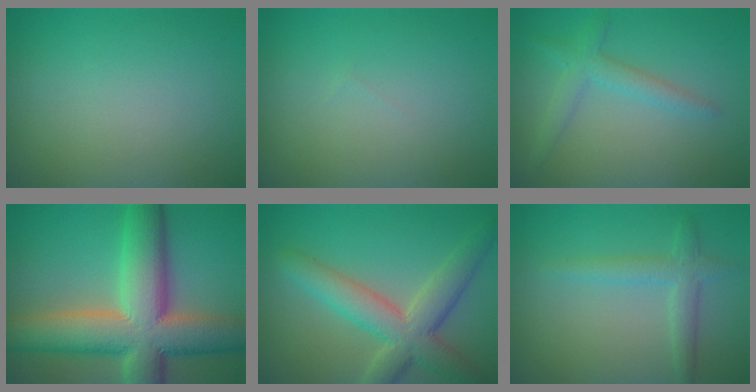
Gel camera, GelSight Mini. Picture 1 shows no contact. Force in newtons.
{"total": 0.0}
{"total": 2.6, "press": 2.6, "slide": 0.1}
{"total": 13.4, "press": 13.3, "slide": 1.3}
{"total": 6.6, "press": 6.6, "slide": 0.4}
{"total": 2.4, "press": 2.4, "slide": 0.1}